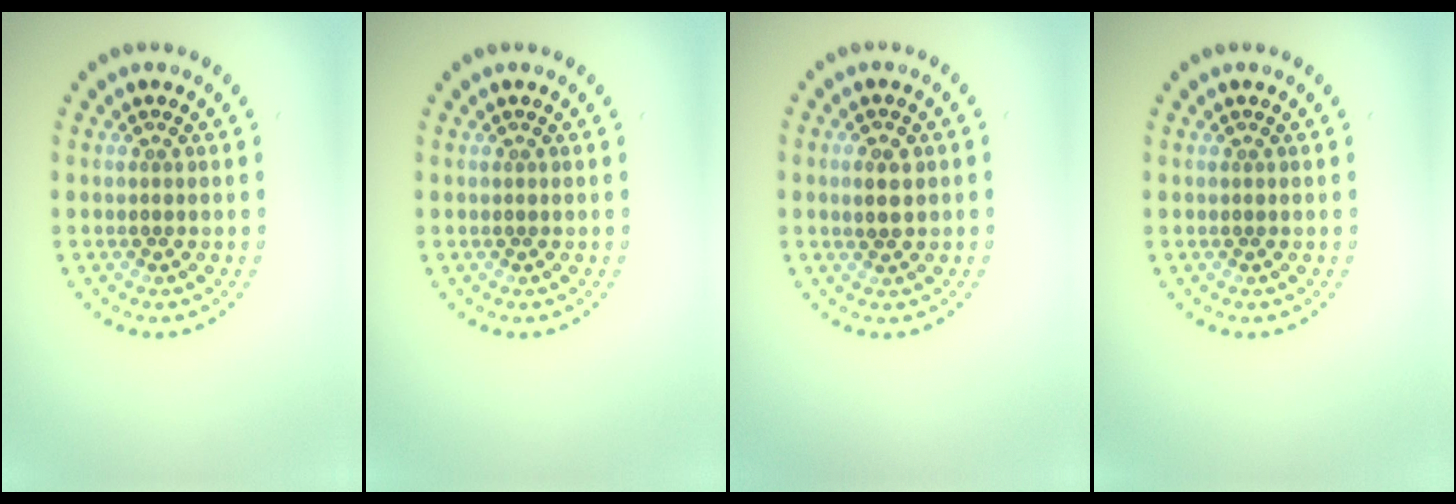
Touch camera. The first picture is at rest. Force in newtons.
{"total": 0.0}
{"total": 1.7, "press": 1.7, "slide": 0.1}
{"total": 0.0}